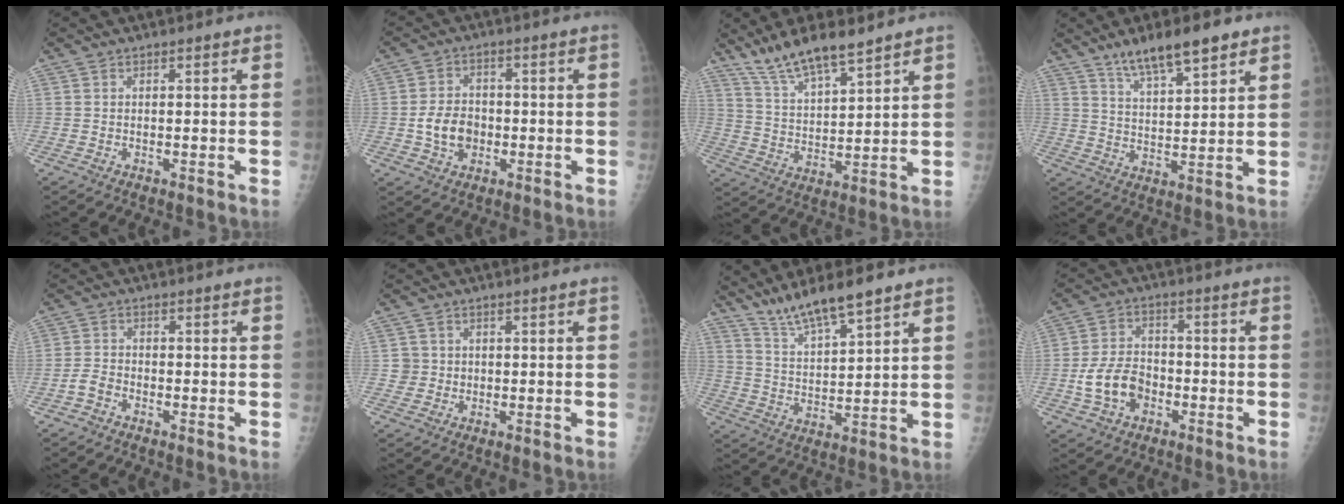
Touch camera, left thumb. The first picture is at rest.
{"total": 6.9, "force": [-1.3, 5.4, 4.1], "torque": [-0.054, 0.010, -0.023]}
{"total": 10.9, "force": [8.8, 2.2, 6.2], "torque": [-0.106, -0.045, 0.172]}
{"total": 10.6, "force": [7.4, 2.8, 7.1], "torque": [-0.105, -0.033, 0.129]}
{"total": 2.7, "force": [-1.5, 1.7, 1.4], "torque": [-0.027, 0.012, -0.032]}
{"total": 2.8, "force": [0.2, 2.8, -0.2], "torque": [0.024, 0.006, 0.001]}
{"total": 10.1, "force": [8.0, 1.4, 6.0], "torque": [-0.106, -0.043, 0.157]}
{"total": 9.0, "force": [-2.9, 6.5, 5.5], "torque": [-0.092, 0.025, -0.054]}